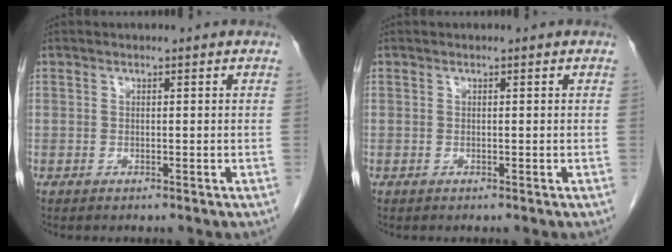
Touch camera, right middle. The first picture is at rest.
{"total": 0.0}